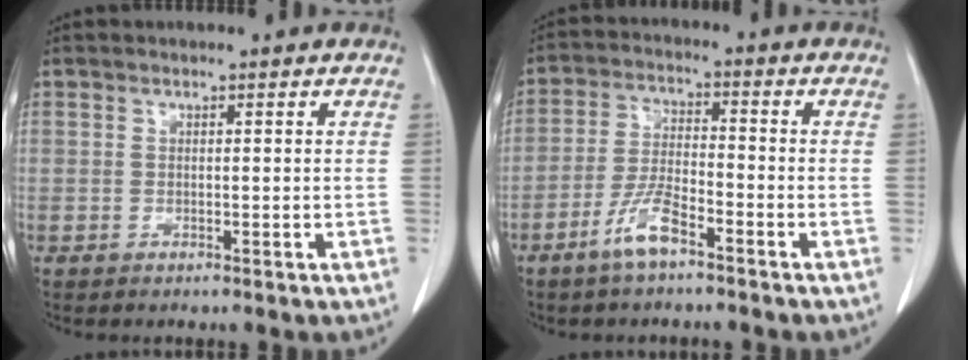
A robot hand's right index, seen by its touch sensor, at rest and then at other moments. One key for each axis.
{"total": 6.4, "fx": -4.2, "fy": 1.5, "fz": 4.5, "tx": -0.099, "ty": -0.001, "tz": -0.082}